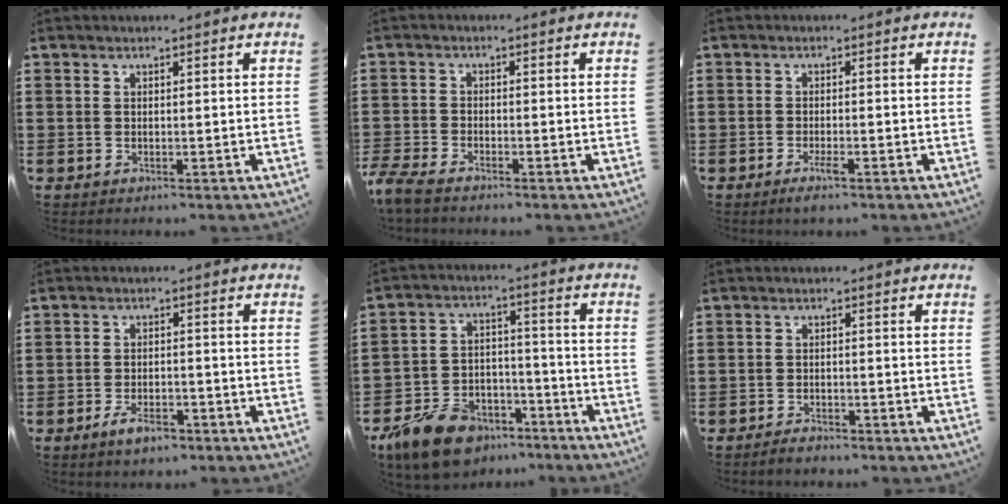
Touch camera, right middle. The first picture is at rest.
{"total": 3.1, "force": [-2.8, 0.3, 1.3], "torque": [-0.052, -0.009, -0.064]}
{"total": 2.1, "force": [-1.2, 0.3, 1.7], "torque": [-0.036, -0.004, -0.022]}
{"total": 3.8, "force": [-2.7, 1.4, 2.3], "torque": [-0.045, 0.003, -0.050]}
{"total": 11.0, "force": [-9.2, 4.8, 3.8], "torque": [-0.095, 0.040, -0.178]}
{"total": 1.8, "force": [-1.7, 0.3, 0.5], "torque": [-0.014, -0.001, -0.033]}